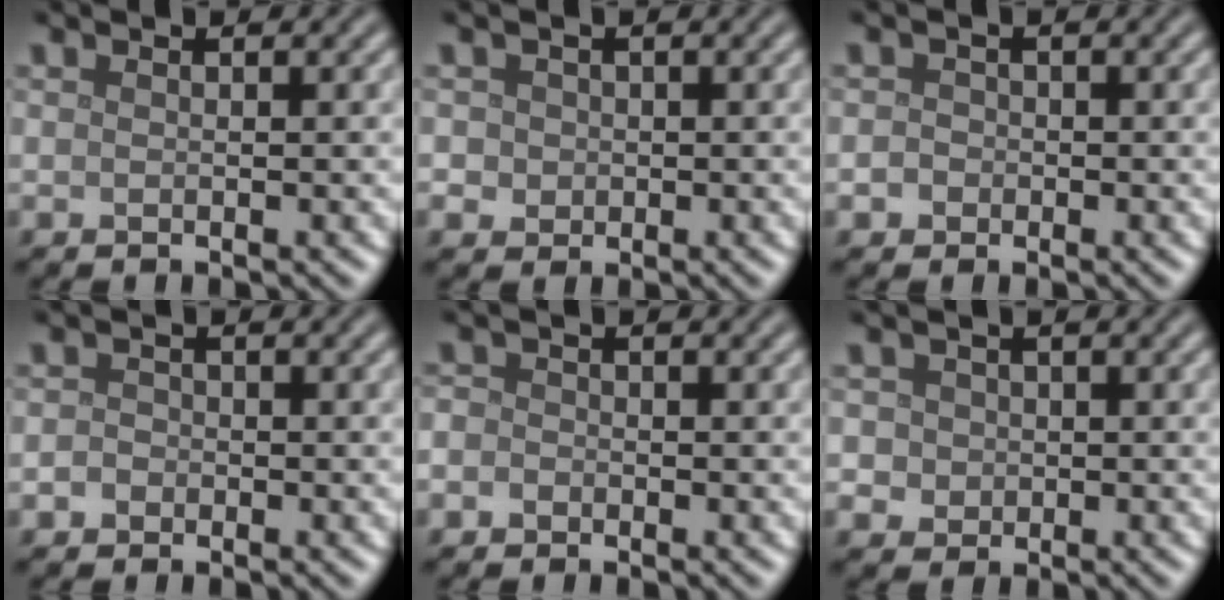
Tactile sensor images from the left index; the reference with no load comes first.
{"total": 2.5, "force": [0.5, 2.2, 1.0], "torque": [-0.006, 0.012, 0.003]}
{"total": 1.4, "force": [-0.3, 1.3, 0.4], "torque": [0.006, 0.005, -0.011]}
{"total": 1.2, "force": [-0.5, 1.0, 0.3], "torque": [0.003, -0.001, -0.013]}
{"total": 1.6, "force": [-0.5, 1.4, 0.5], "torque": [0.004, 0.004, -0.017]}
{"total": 3.2, "force": [0.8, 2.8, 1.3], "torque": [-0.012, 0.015, 0.003]}